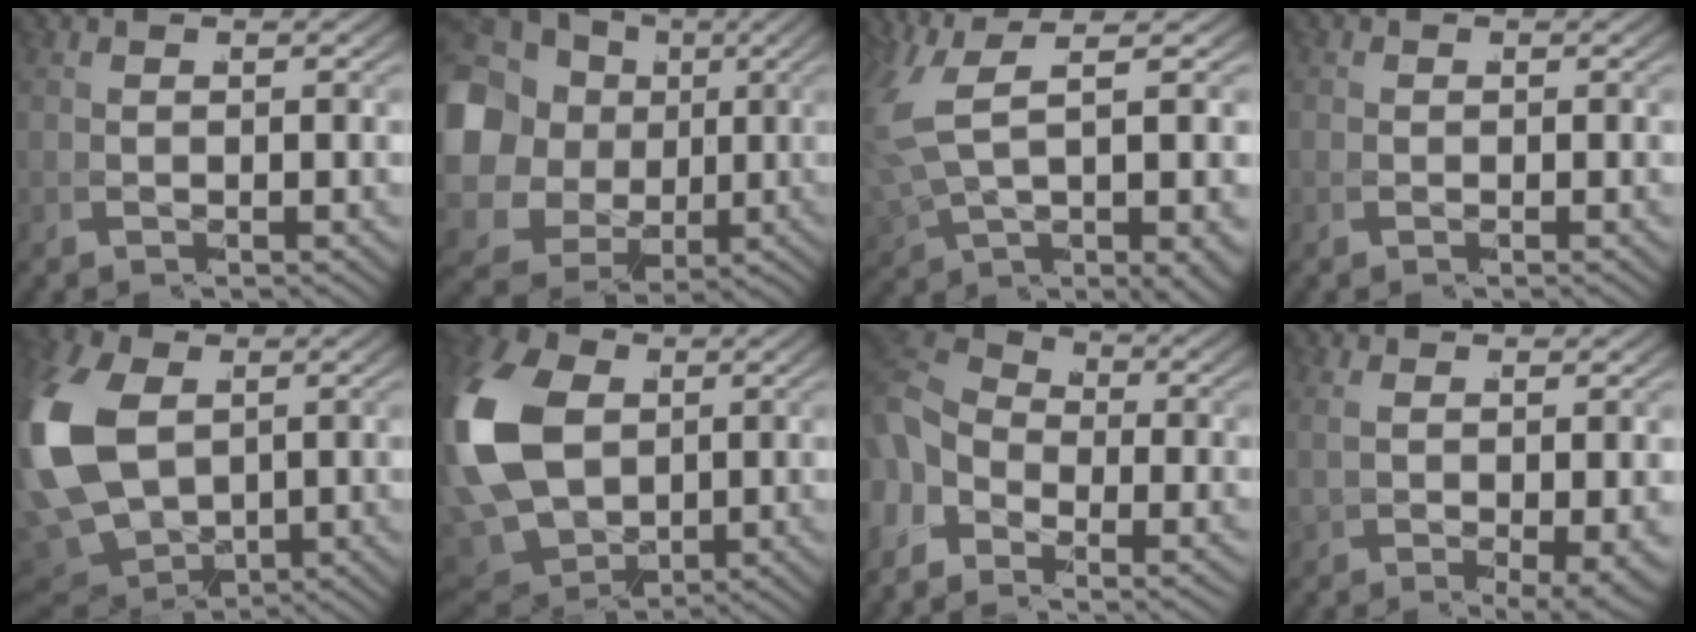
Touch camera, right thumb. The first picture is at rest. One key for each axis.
{"total": 15.9, "fx": 0.2, "fy": 13.7, "fz": 8.2, "tx": -0.204, "ty": -0.063, "tz": 0.023}
{"total": 8.5, "fx": 2.8, "fy": 4.0, "fz": 6.9, "tx": -0.146, "ty": -0.005, "tz": 0.057}
{"total": 0.6, "fx": 0.0, "fy": 0.5, "fz": 0.1, "tx": -0.003, "ty": -0.003, "tz": -0.003}
{"total": 12.9, "fx": 0.8, "fy": 9.8, "fz": 8.2, "tx": -0.223, "ty": -0.044, "tz": 0.038}
{"total": 15.3, "fx": 1.0, "fy": 11.7, "fz": 9.9, "tx": -0.267, "ty": -0.053, "tz": 0.042}
{"total": 5.1, "fx": 1.5, "fy": 3.4, "fz": 3.5, "tx": -0.070, "ty": -0.001, "tz": 0.023}
{"total": 3.3, "fx": 0.8, "fy": 0.4, "fz": 3.2, "tx": -0.048, "ty": -0.008, "tz": 0.033}